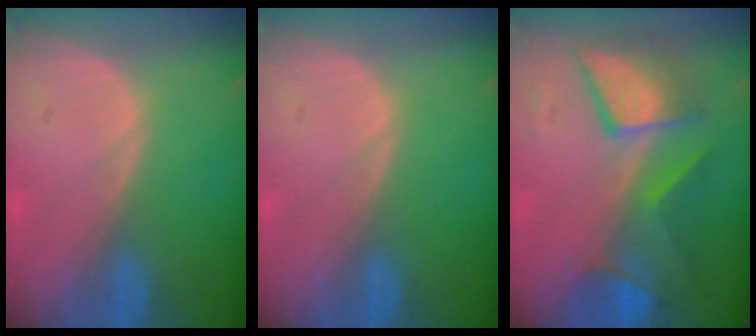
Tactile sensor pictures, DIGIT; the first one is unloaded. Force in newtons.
{"total": 0.0}
{"total": 8.3, "press": 8.3, "slide": 0.4}